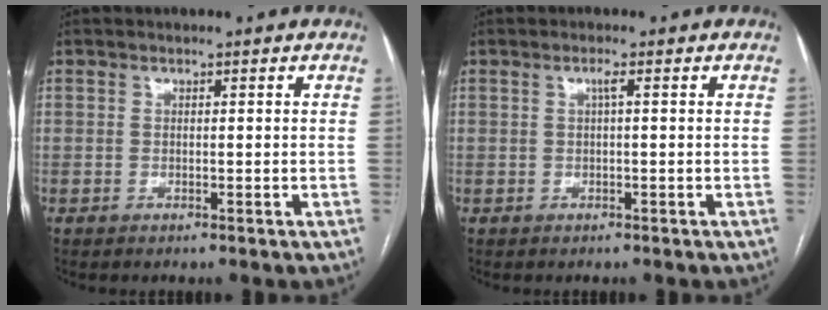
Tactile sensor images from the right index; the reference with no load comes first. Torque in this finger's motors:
{"motor_torque": [0.11, 0.16, 0.00, 0.03]}